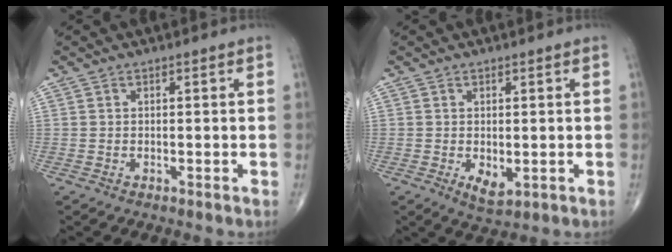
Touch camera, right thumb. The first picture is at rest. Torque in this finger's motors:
{"motor_torque": [-0.11, 0.53, 0.22, 0.20, 0.05]}